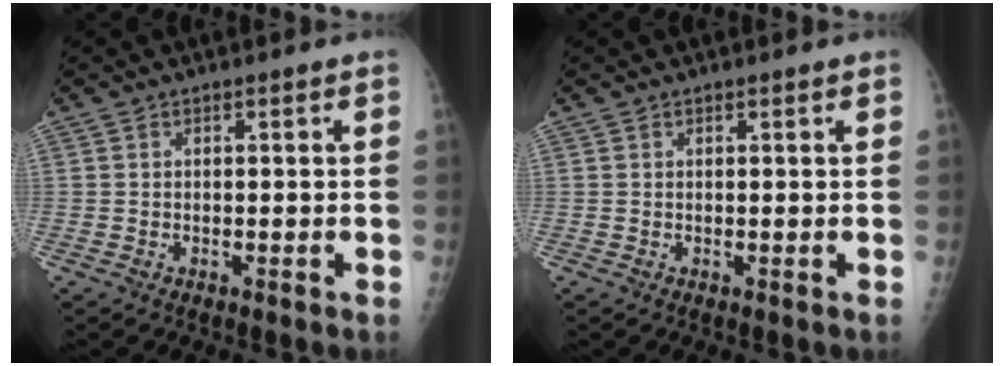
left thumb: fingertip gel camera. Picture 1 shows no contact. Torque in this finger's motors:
{"motor_torque": [-0.06, -0.02, 0.02, -0.03, -0.06]}